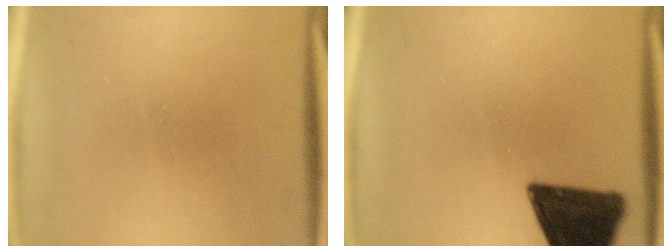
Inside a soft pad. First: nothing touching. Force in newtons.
{"total": 15.5}